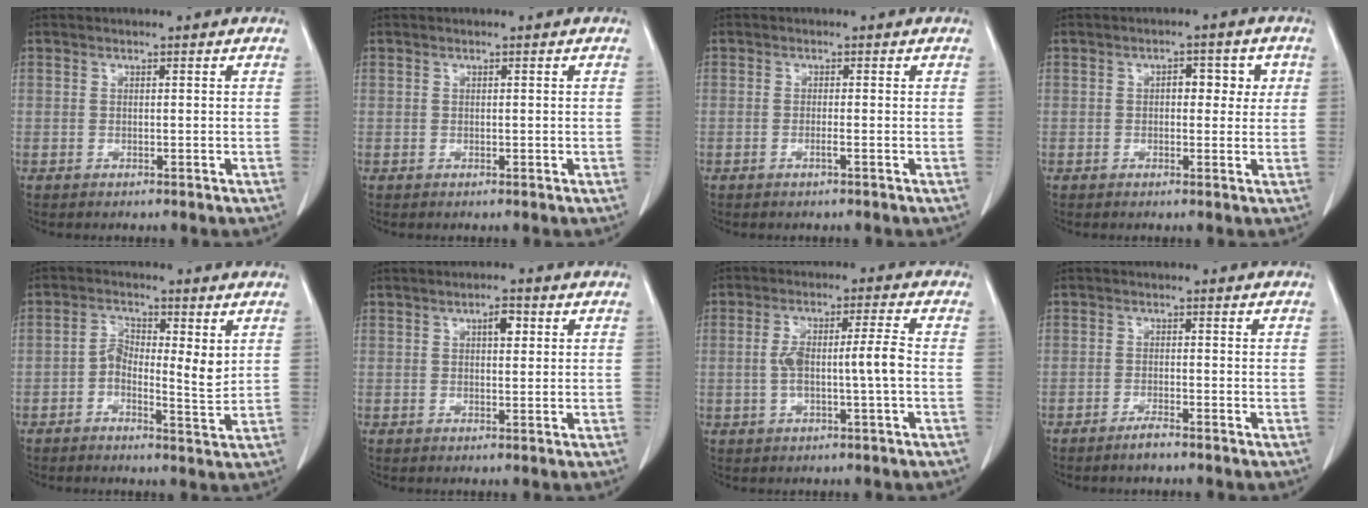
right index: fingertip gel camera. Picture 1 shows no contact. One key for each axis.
{"total": 0.0}
{"total": 0.9, "fx": -0.5, "fy": -0.1, "fz": 0.8, "tx": -0.014, "ty": 0.000, "tz": -0.009}
{"total": 4.3, "fx": 0.9, "fy": 2.3, "fz": 3.6, "tx": -0.041, "ty": 0.016, "tz": 0.010}
{"total": 6.0, "fx": 0.6, "fy": 2.4, "fz": 5.4, "tx": -0.087, "ty": 0.010, "tz": 0.006}
{"total": 2.6, "fx": 0.9, "fy": 1.0, "fz": 2.2, "tx": -0.035, "ty": 0.003, "tz": 0.013}
{"total": 6.9, "fx": -0.7, "fy": 0.4, "fz": 6.8, "tx": -0.133, "ty": 0.017, "tz": -0.009}
{"total": 2.0, "fx": -1.7, "fy": 0.1, "fz": 1.1, "tx": -0.025, "ty": -0.003, "tz": -0.030}